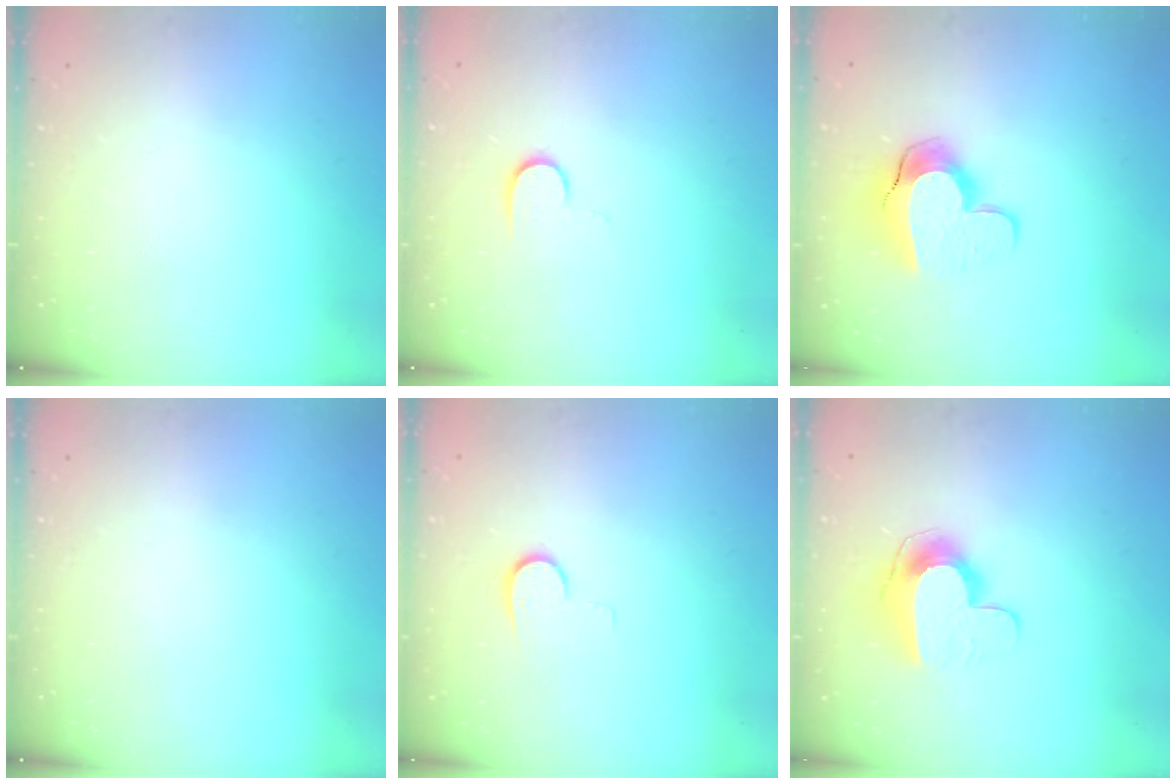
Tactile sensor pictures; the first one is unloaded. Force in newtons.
{"total": 7.3, "press": 7.3, "slide": 0.8}
{"total": 11.9, "press": 11.9, "slide": 1.1}
{"total": 0.0}
{"total": 7.1, "press": 7.1, "slide": 0.7}
{"total": 11.0, "press": 10.9, "slide": 0.8}